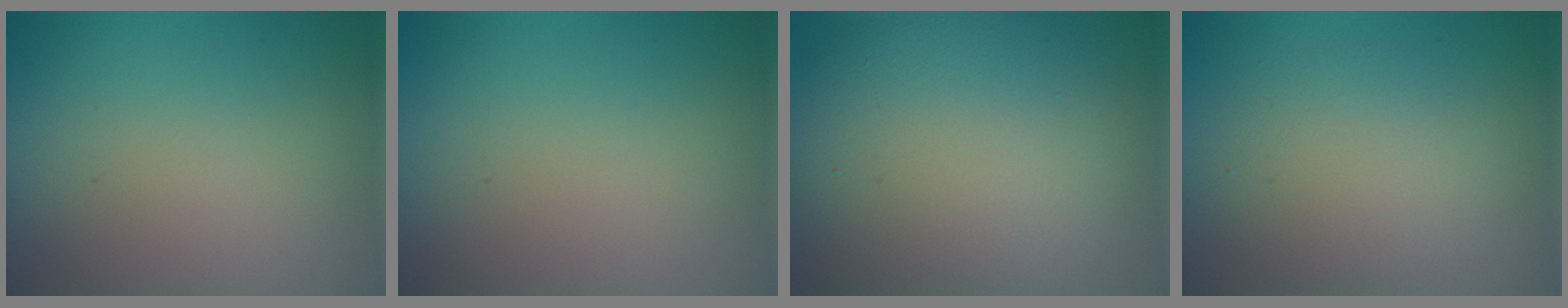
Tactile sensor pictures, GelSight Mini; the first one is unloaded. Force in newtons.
{"total": 0.0}
{"total": 13.1, "press": 13.1, "slide": 0.8}
{"total": 4.8, "press": 4.7, "slide": 0.5}